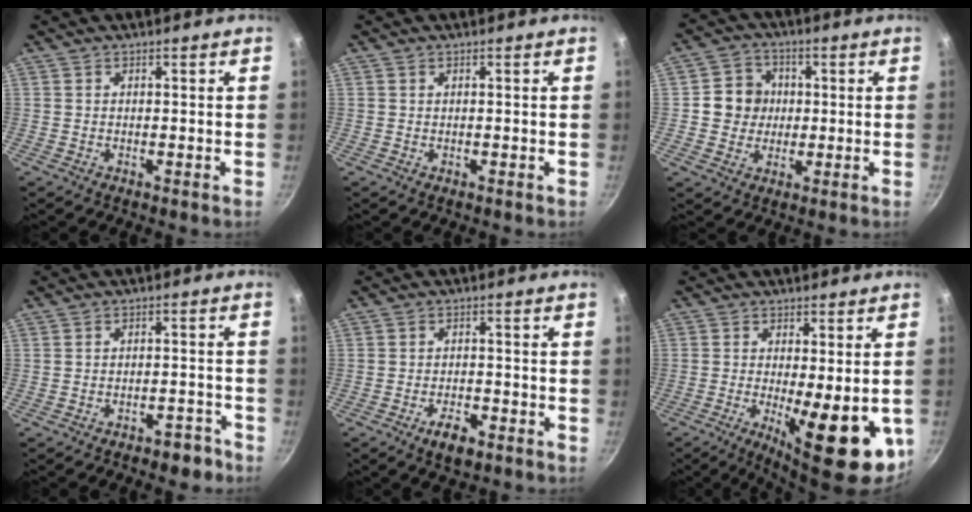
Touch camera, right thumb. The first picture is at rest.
{"total": 0.0}
{"total": 7.4, "force": [0.5, 7.0, 2.5], "torque": [-0.003, 0.008, -0.003]}
{"total": 4.2, "force": [-3.1, 2.1, 2.0], "torque": [-0.008, 0.040, -0.024]}
{"total": 4.7, "force": [-2.8, 2.2, 3.2], "torque": [-0.045, 0.016, -0.045]}
{"total": 15.1, "force": [-3.6, 4.9, 13.8], "torque": [-0.178, -0.015, -0.039]}